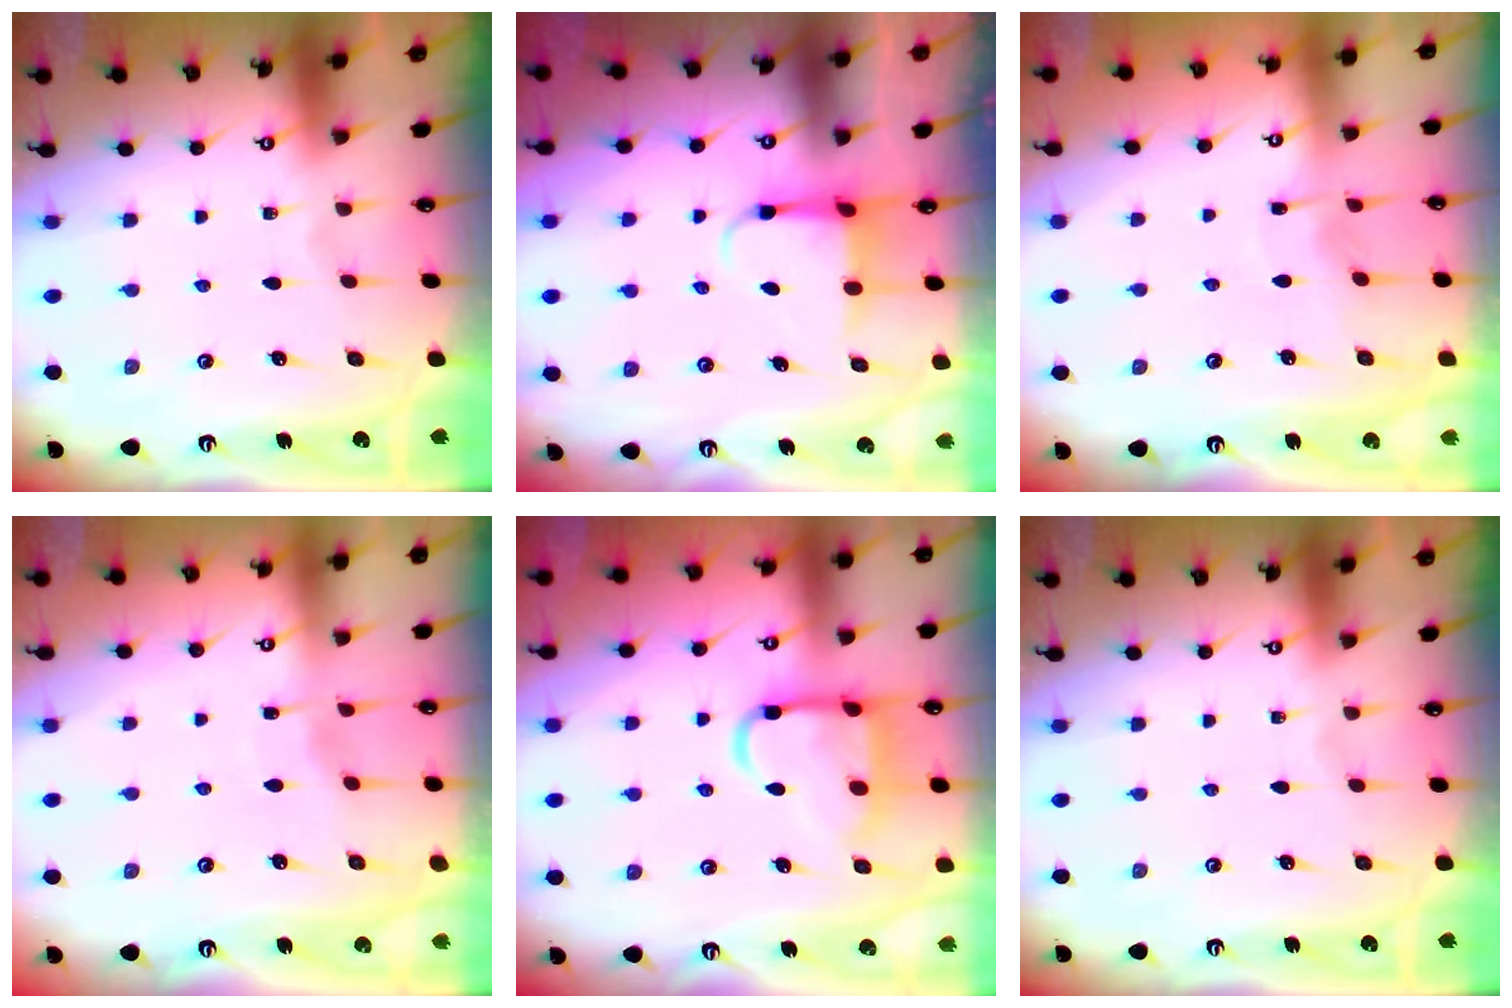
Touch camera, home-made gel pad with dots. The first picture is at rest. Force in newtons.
{"total": 3.6, "press": 3.6, "slide": 0.7}
{"total": 3.1, "press": 3.1, "slide": 0.3}
{"total": 2.0, "press": 2.0, "slide": 0.3}
{"total": 13.8, "press": 13.7, "slide": 1.5}
{"total": 0.0}